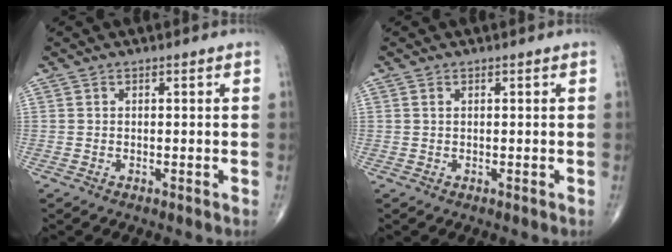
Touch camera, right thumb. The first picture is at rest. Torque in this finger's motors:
{"motor_torque": [-0.42, 0.20, 0.25, 0.06, -0.02]}